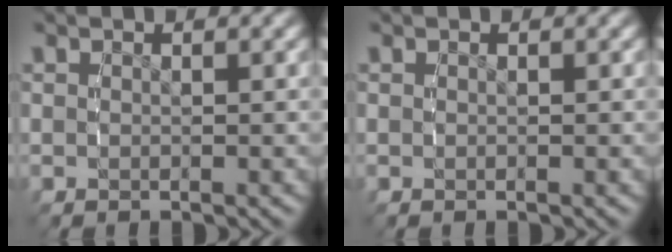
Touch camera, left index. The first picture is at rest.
{"total": 0.0}